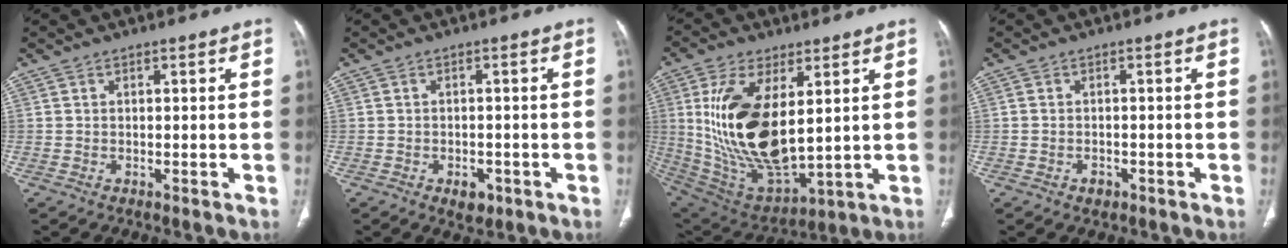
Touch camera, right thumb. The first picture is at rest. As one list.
[{"total": 3.2, "force": [-1.5, 2.1, 1.9], "torque": [-0.018, 0.003, -0.015]}, {"total": 21.4, "force": [3.8, 10.3, 18.4], "torque": [-0.357, -0.028, 0.091]}, {"total": 1.8, "force": [-0.9, 1.3, 0.8], "torque": [-0.012, 0.009, -0.009]}]